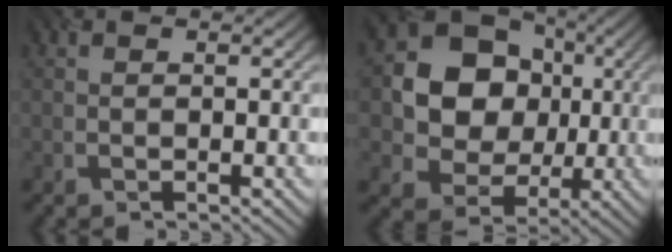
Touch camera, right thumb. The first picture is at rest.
{"total": 12.2, "force": [1.3, 10.5, 6.0], "torque": [-0.121, 0.010, 0.018]}